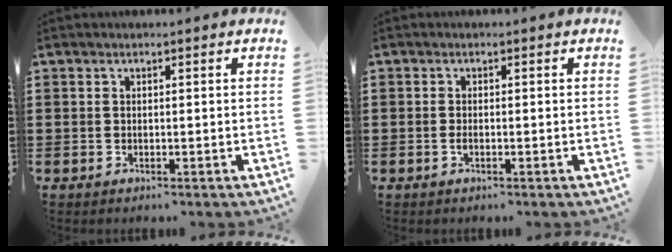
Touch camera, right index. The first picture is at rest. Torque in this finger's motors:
{"motor_torque": [1.06, 1.08, 0.09, 0.05]}